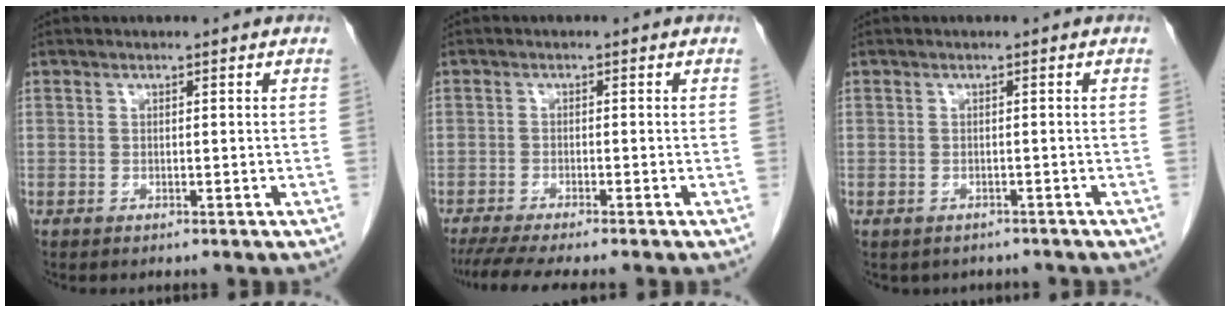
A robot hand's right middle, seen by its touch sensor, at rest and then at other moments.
{"total": 7.0, "force": [-5.9, -0.2, 3.8], "torque": [-0.052, -0.015, -0.094]}
{"total": 3.5, "force": [-2.9, 1.9, 0.5], "torque": [-0.006, 0.007, -0.033]}